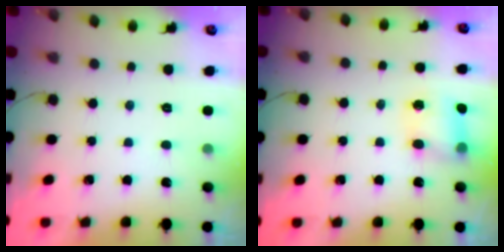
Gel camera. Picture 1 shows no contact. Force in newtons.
{"total": 6.8, "press": 6.8, "slide": 0.5}